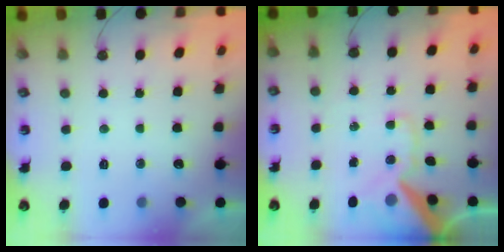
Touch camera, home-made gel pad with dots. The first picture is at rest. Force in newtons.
{"total": 14.7, "press": 14.5, "slide": 2.2}